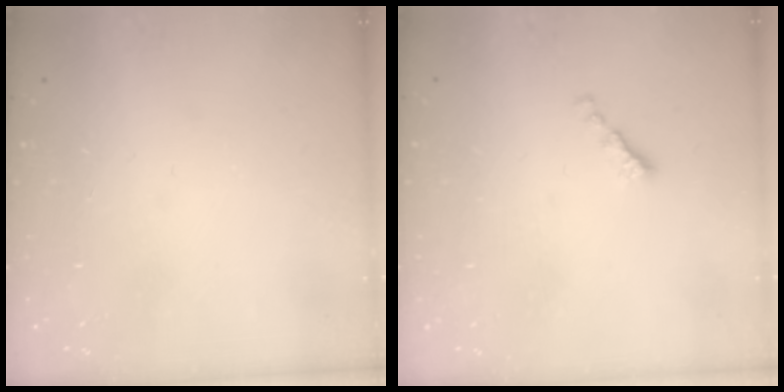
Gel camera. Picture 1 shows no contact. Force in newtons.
{"total": 0.0}